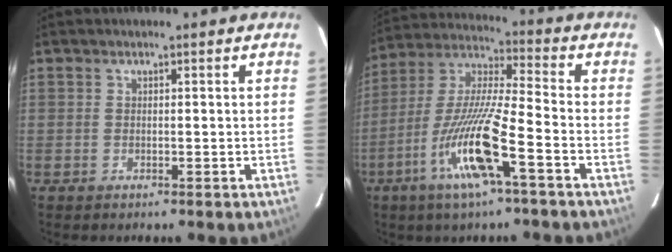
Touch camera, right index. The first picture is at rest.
{"total": 14.9, "force": [-6.3, 0.7, 13.5], "torque": [-0.276, -0.011, -0.122]}